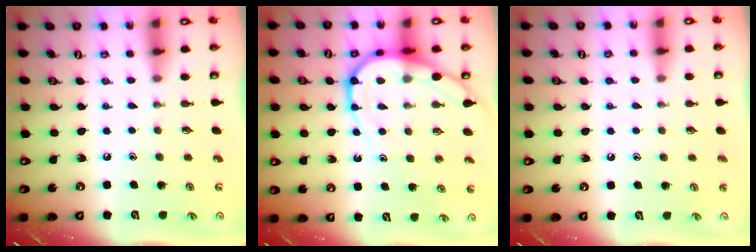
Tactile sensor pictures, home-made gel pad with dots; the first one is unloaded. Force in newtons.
{"total": 10.8, "press": 10.8, "slide": 1.0}
{"total": 3.7, "press": 3.6, "slide": 0.4}